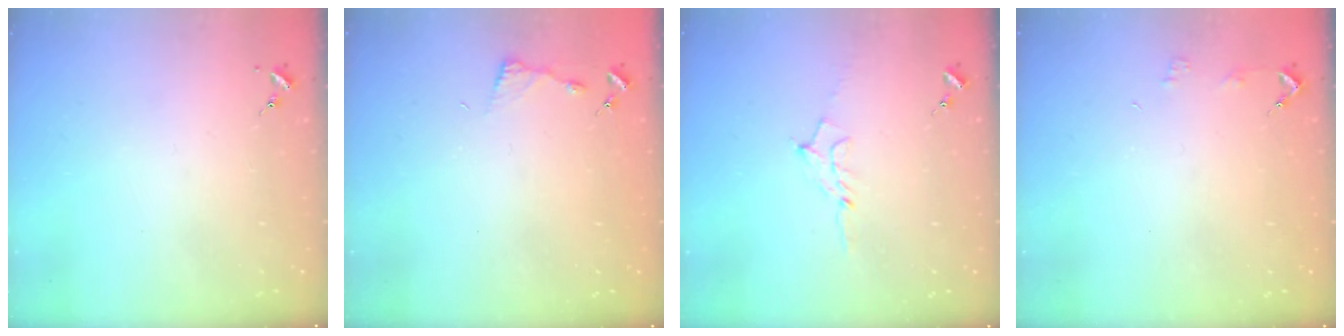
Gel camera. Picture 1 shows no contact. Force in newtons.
{"total": 3.3, "press": 3.3, "slide": 0.4}
{"total": 5.7, "press": 5.6, "slide": 0.7}
{"total": 2.9, "press": 2.9, "slide": 0.2}